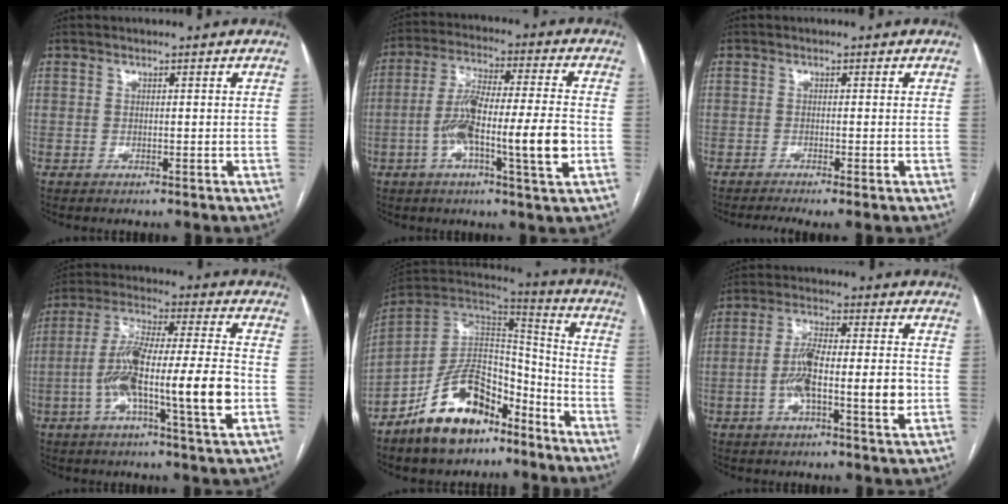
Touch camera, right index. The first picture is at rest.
{"total": 13.9, "force": [-3.5, 1.3, 13.4], "torque": [-0.241, 0.006, -0.063]}
{"total": 3.7, "force": [-2.7, 0.0, 2.5], "torque": [-0.035, -0.006, -0.044]}
{"total": 15.9, "force": [-3.9, 1.2, 15.4], "torque": [-0.279, 0.008, -0.070]}
{"total": 16.7, "force": [-10.7, 8.5, 9.7], "torque": [-0.171, 0.034, -0.186]}
{"total": 10.7, "force": [-2.2, 2.1, 10.2], "torque": [-0.183, 0.014, -0.038]}